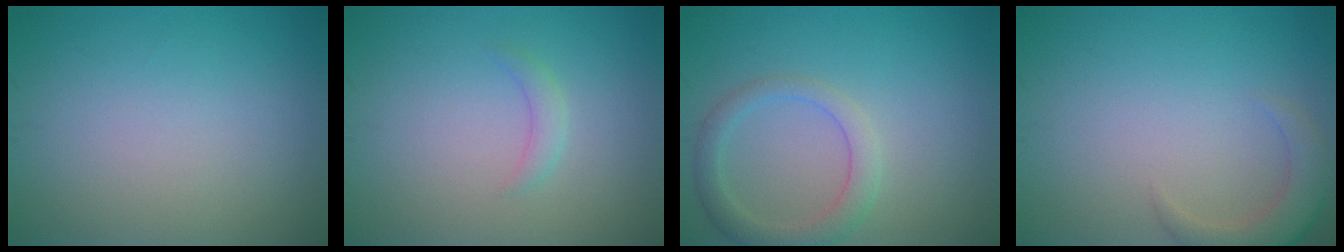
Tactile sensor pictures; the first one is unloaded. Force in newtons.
{"total": 1.2, "press": 1.2, "slide": 0.1}
{"total": 3.0, "press": 2.9, "slide": 0.3}
{"total": 3.2, "press": 3.1, "slide": 0.5}